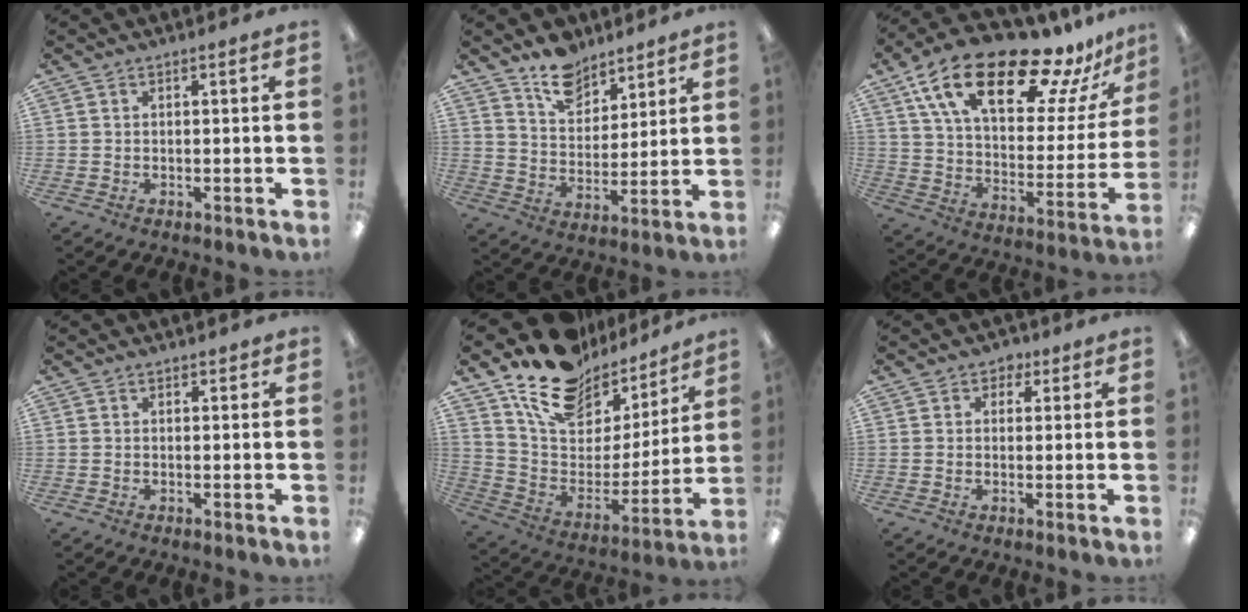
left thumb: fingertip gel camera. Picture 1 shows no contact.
{"total": 10.5, "force": [8.5, 5.6, 2.6], "torque": [-0.037, -0.057, 0.157]}
{"total": 25.9, "force": [17.7, 9.6, 16.2], "torque": [-0.267, -0.102, 0.296]}
{"total": 0.7, "force": [0.5, 0.5, 0.1], "torque": [0.006, 0.000, 0.006]}
{"total": 19.0, "force": [14.2, 10.0, 7.6], "torque": [-0.152, -0.088, 0.254]}
{"total": 2.5, "force": [1.1, 2.1, 0.7], "torque": [0.001, 0.002, 0.016]}